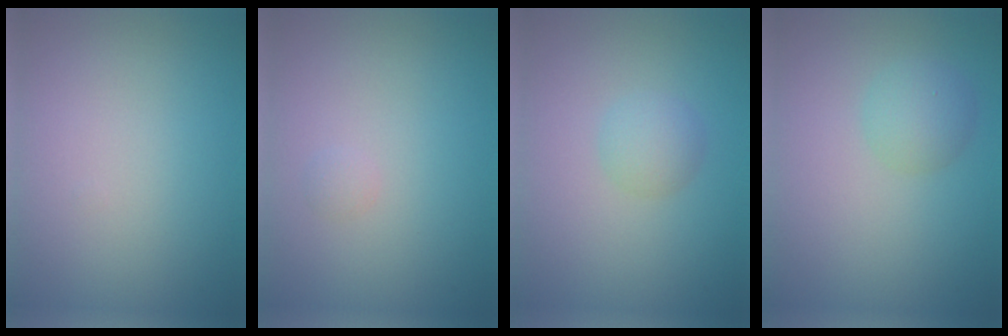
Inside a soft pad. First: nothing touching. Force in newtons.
{"total": 0.6, "press": 0.6, "slide": 0.0}
{"total": 1.8, "press": 1.8, "slide": 0.0}
{"total": 2.2, "press": 2.2, "slide": 0.0}